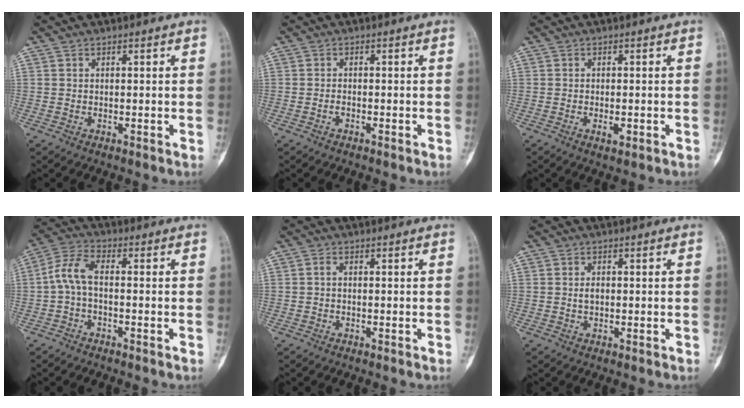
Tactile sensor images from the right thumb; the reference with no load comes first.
{"total": 1.0, "force": [-0.6, 0.5, 0.6], "torque": [-0.014, 0.006, -0.012]}
{"total": 2.0, "force": [-0.7, 0.9, 1.7], "torque": [-0.027, 0.000, -0.010]}
{"total": 5.7, "force": [-0.9, 2.5, 5.0], "torque": [-0.115, 0.024, -0.028]}
{"total": 0.7, "force": [-0.1, 0.4, 0.6], "torque": [-0.012, 0.001, -0.006]}
{"total": 1.4, "force": [0.0, 0.9, 1.1], "torque": [-0.021, 0.001, -0.001]}